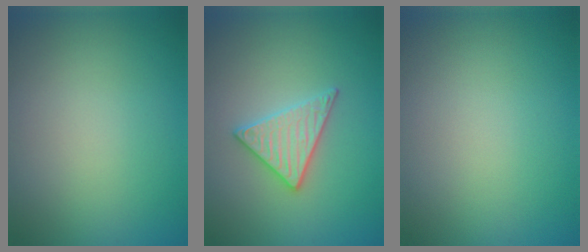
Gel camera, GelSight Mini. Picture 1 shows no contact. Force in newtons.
{"total": 2.9, "press": 2.9, "slide": 0.3}
{"total": 0.0}